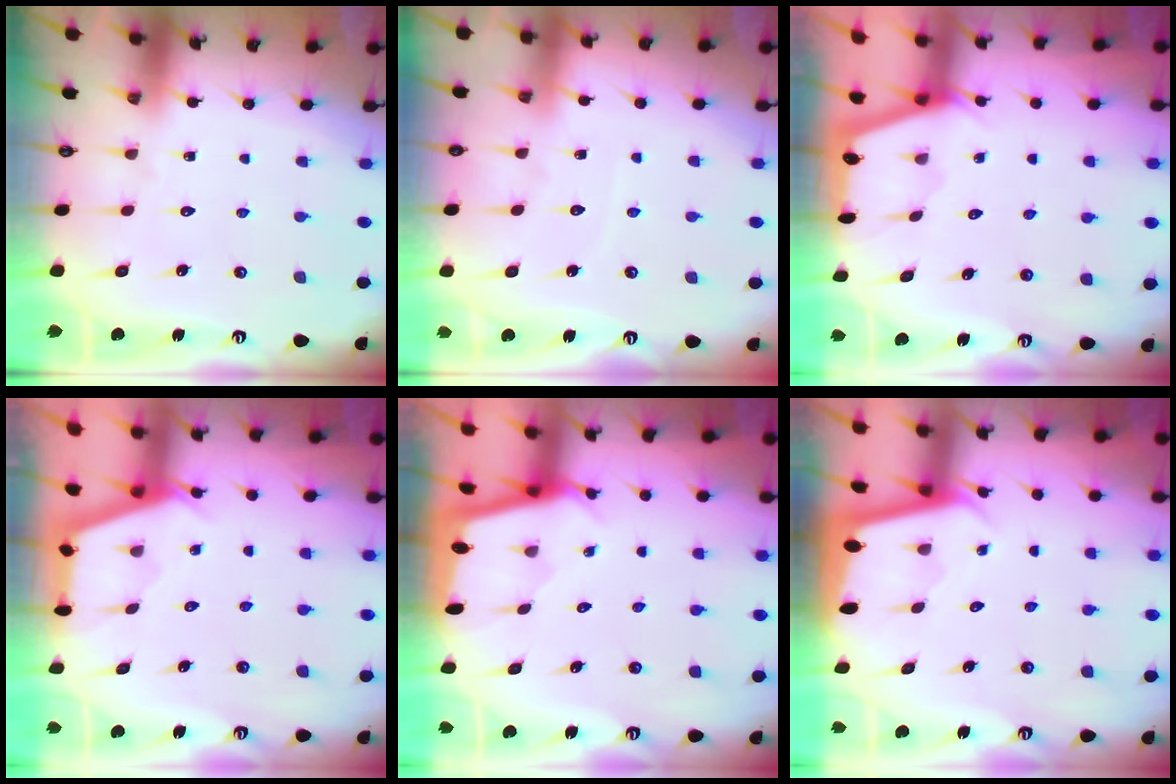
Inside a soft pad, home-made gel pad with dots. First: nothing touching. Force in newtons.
{"total": 2.3, "press": 2.2, "slide": 0.3}
{"total": 2.1, "press": 2.1, "slide": 0.3}
{"total": 2.9, "press": 2.9, "slide": 0.3}
{"total": 1.6, "press": 1.6, "slide": 0.2}
{"total": 1.9, "press": 1.9, "slide": 0.1}